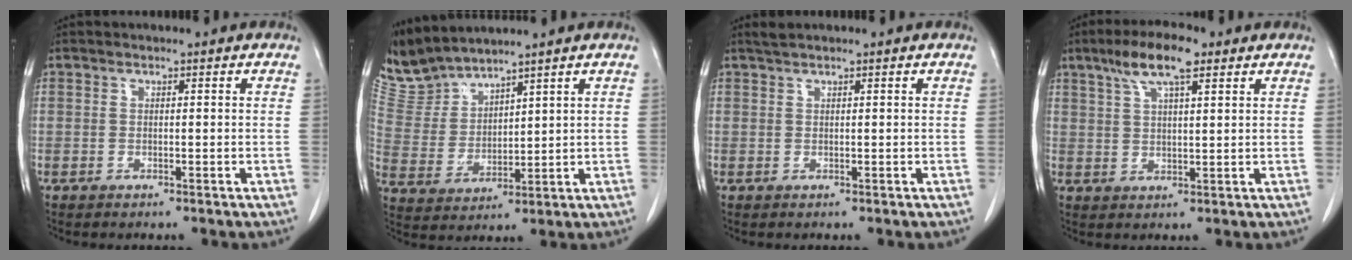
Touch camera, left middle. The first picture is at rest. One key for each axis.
{"total": 7.4, "fx": 7.3, "fy": 0.3, "fz": 0.6, "tx": -0.037, "ty": 0.011, "tz": 0.168}
{"total": 1.0, "fx": 0.9, "fy": -0.1, "fz": 0.4, "tx": -0.013, "ty": 0.007, "tz": 0.023}
{"total": 7.7, "fx": 4.7, "fy": 1.6, "fz": 5.9, "tx": -0.115, "ty": 0.016, "tz": 0.084}